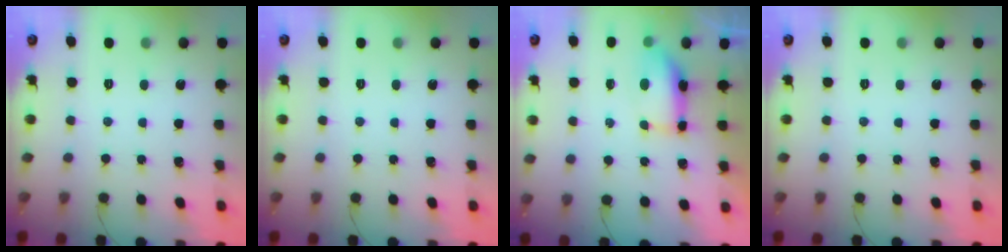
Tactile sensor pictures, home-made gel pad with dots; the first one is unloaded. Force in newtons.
{"total": 0.0}
{"total": 8.2, "press": 7.5, "slide": 3.1}
{"total": 0.0}